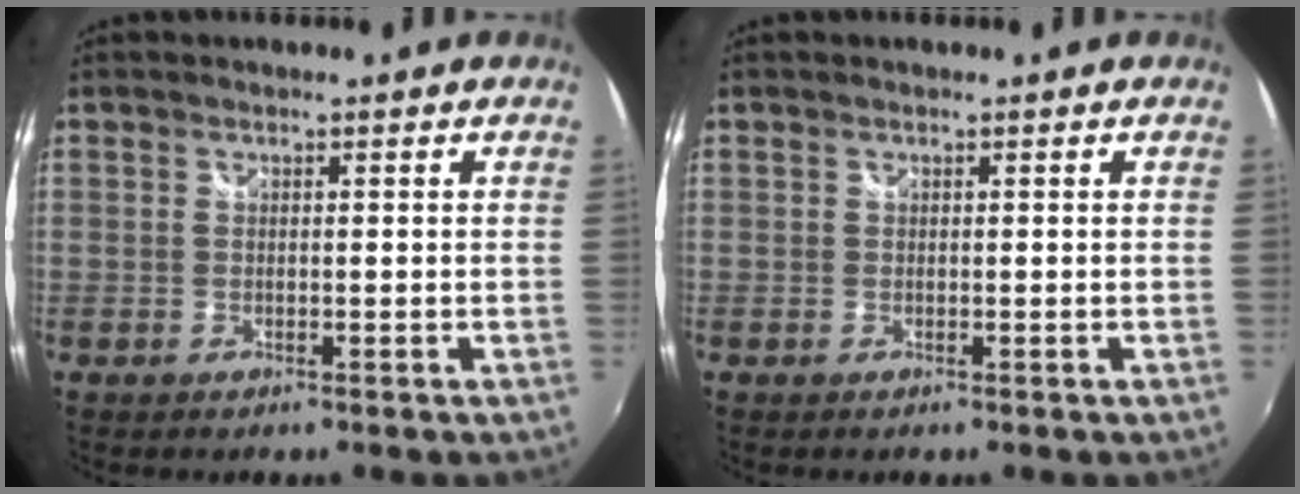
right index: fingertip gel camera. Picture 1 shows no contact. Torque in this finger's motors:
{"motor_torque": [0.26, 0.07, 0.06, 0.01]}